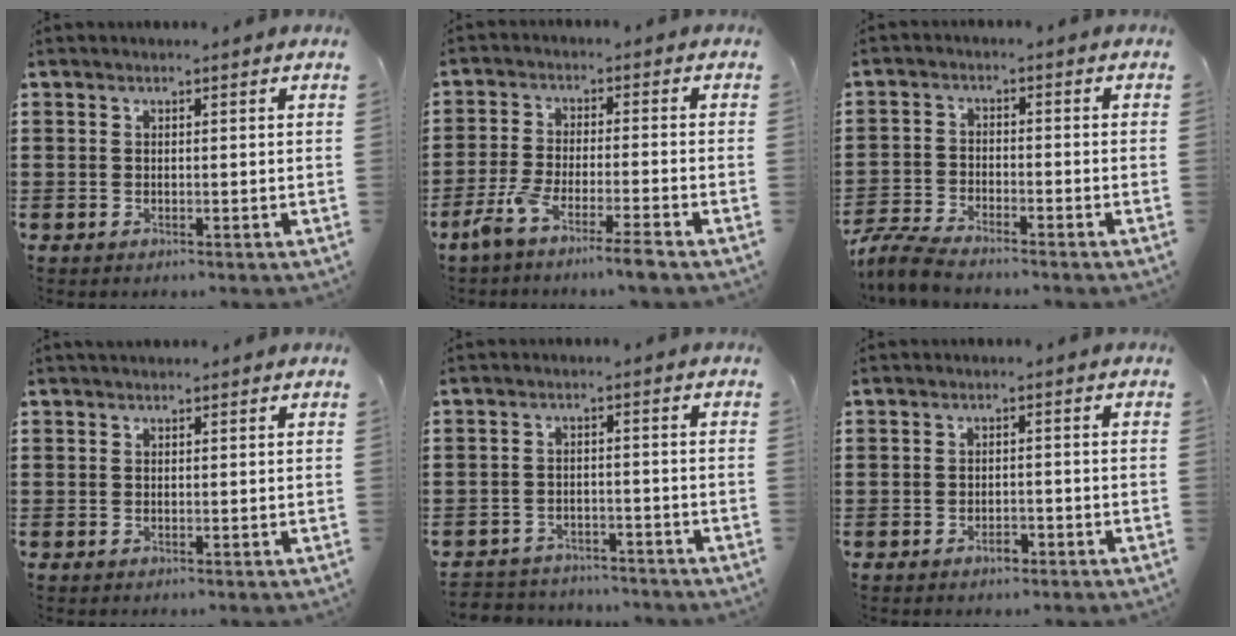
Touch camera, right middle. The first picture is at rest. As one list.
[{"total": 5.7, "force": [-4.7, -0.3, 3.3], "torque": [-0.074, -0.018, -0.090]}, {"total": 4.9, "force": [-4.7, 0.3, 1.4], "torque": [-0.051, -0.009, -0.099]}, {"total": 0.6, "force": [0.6, 0.0, 0.1], "torque": [-0.004, 0.000, 0.011]}, {"total": 3.1, "force": [-3.1, 0.5, -0.3], "torque": [-0.004, -0.002, -0.067]}, {"total": 1.8, "force": [-1.3, 0.8, 1.0], "torque": [-0.024, -0.002, -0.025]}]